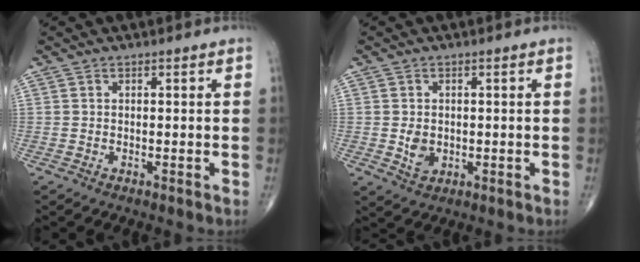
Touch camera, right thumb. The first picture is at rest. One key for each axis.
{"total": 3.3, "fx": -0.2, "fy": 2.5, "fz": 2.2, "tx": -0.030, "ty": -0.004, "tz": 0.004}